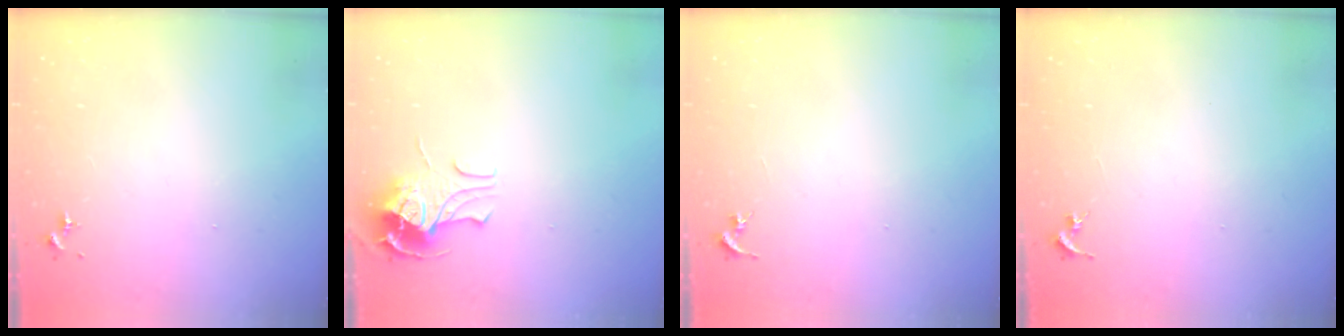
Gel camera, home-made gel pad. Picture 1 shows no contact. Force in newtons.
{"total": 9.9, "press": 9.9, "slide": 1.2}
{"total": 0.0}
{"total": 0.0}